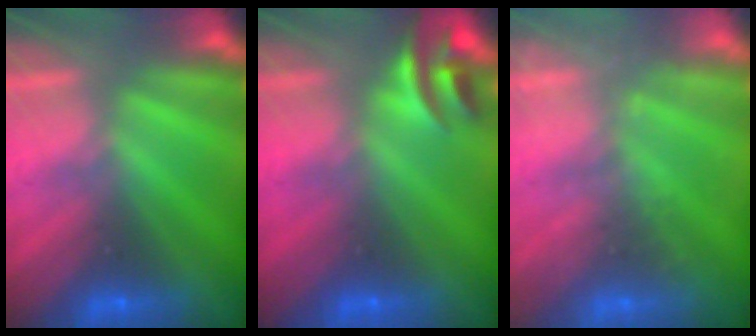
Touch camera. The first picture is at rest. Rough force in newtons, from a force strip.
{"total": 2.9}
{"total": 1.9}